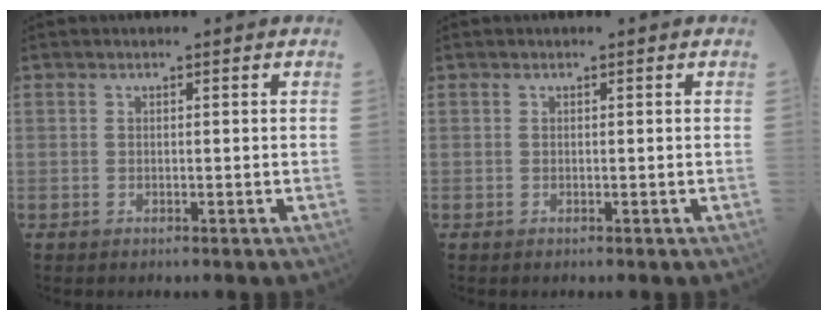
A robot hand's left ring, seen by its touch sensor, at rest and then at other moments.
{"total": 0.0}